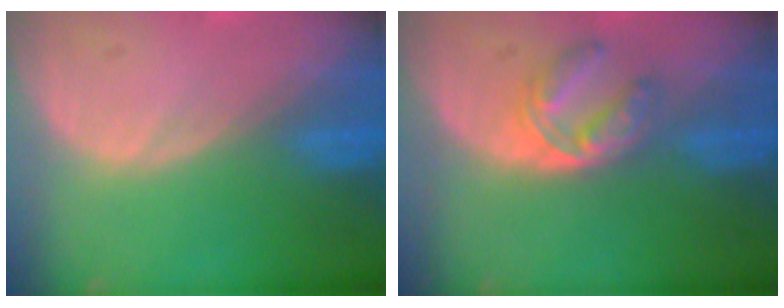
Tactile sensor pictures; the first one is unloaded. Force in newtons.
{"total": 5.1, "press": 4.9, "slide": 1.4}